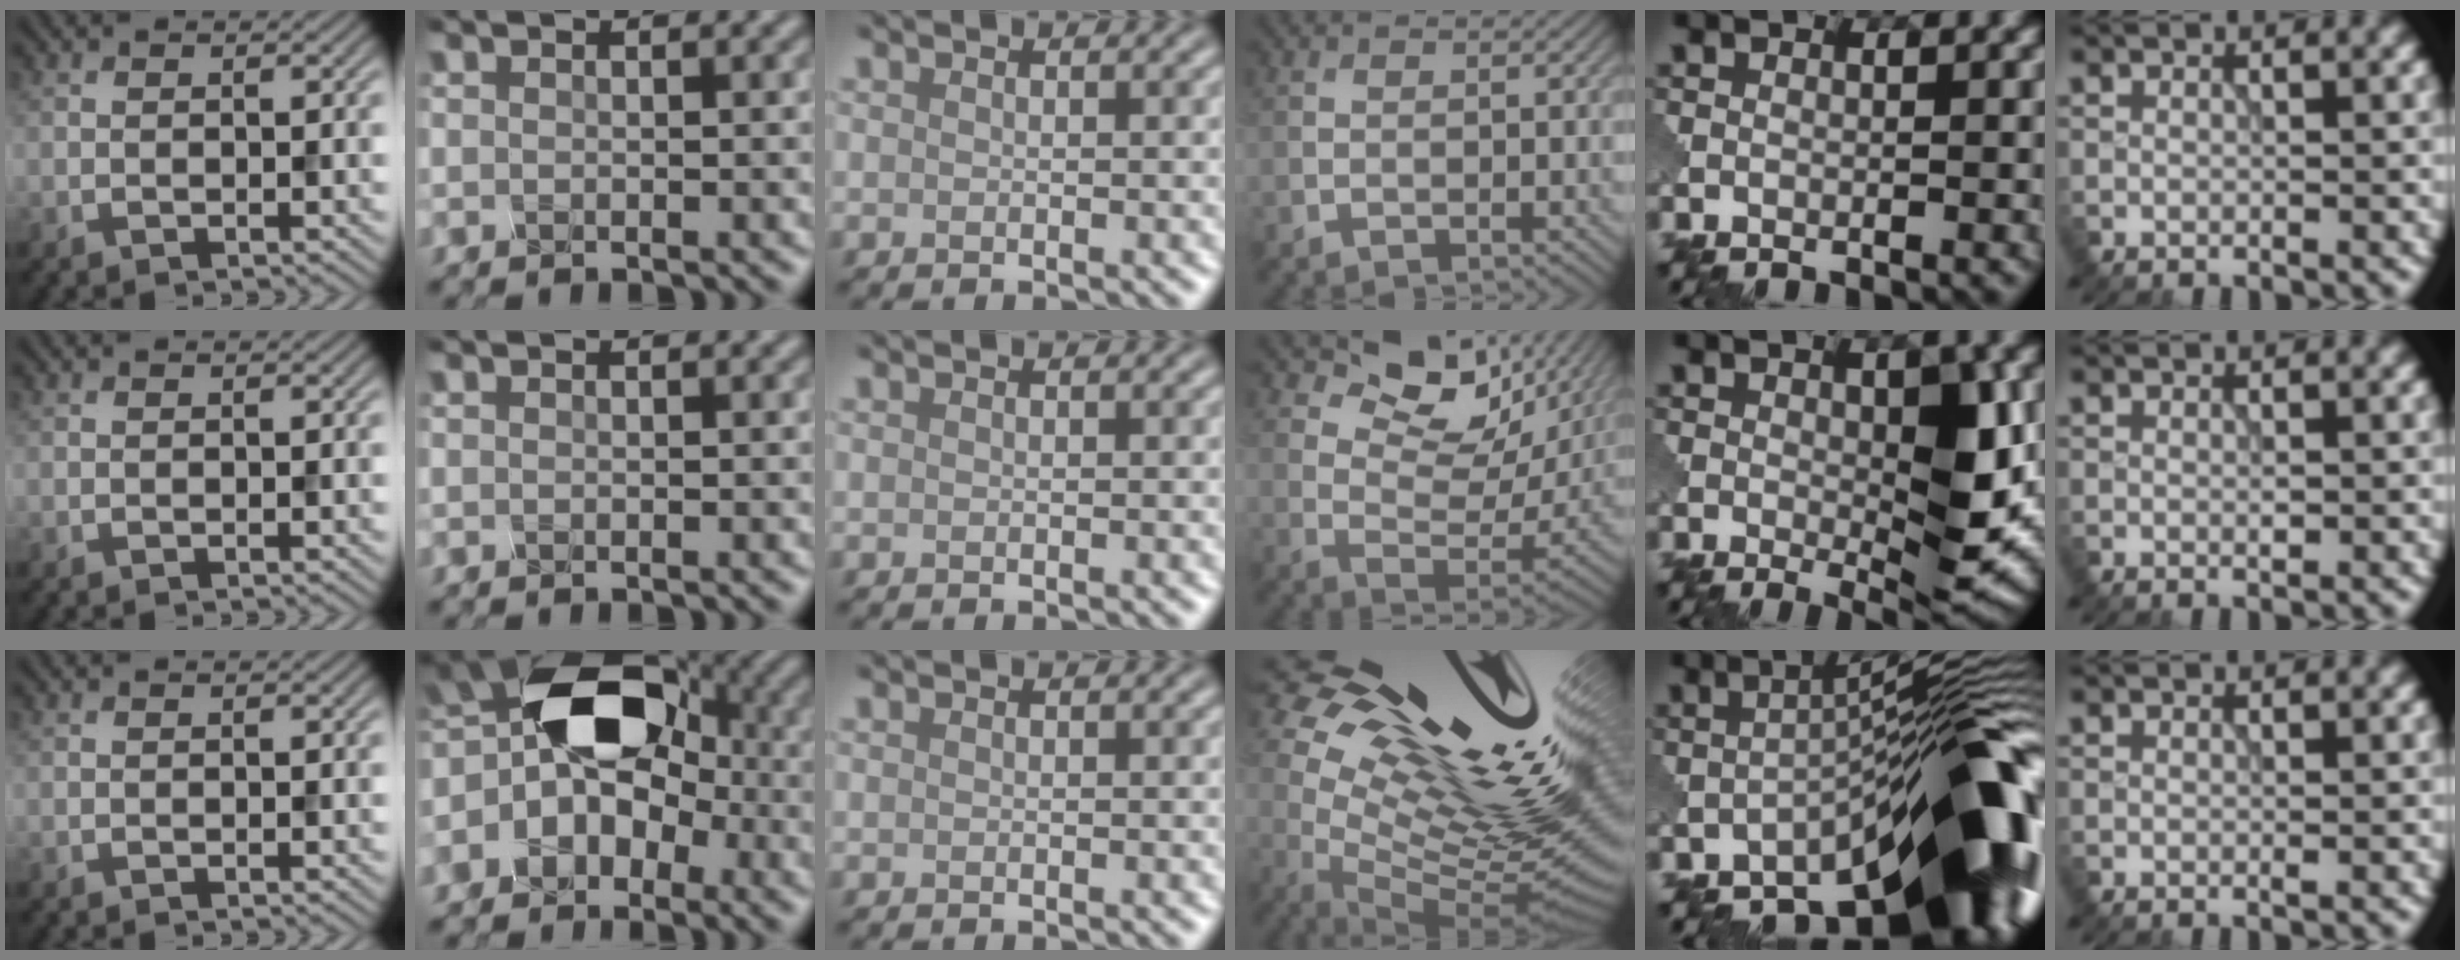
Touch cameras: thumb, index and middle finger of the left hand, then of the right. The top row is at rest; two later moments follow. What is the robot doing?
{"motion": "press", "object": "mechanical pencil"}